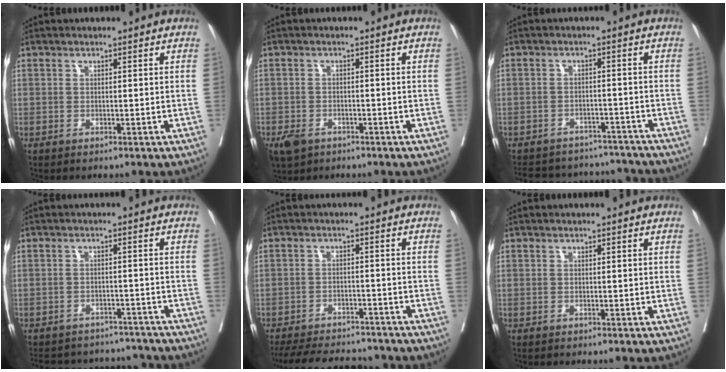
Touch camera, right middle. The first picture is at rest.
{"total": 4.4, "force": [-2.8, 2.9, 1.7], "torque": [-0.028, -0.001, -0.043]}
{"total": 15.1, "force": [-13.9, 4.9, 3.1], "torque": [-0.075, 0.015, -0.175]}
{"total": 13.5, "force": [-12.6, 4.2, 2.3], "torque": [-0.052, 0.019, -0.155]}
{"total": 14.7, "force": [-13.1, 4.6, 4.9], "torque": [-0.109, -0.004, -0.180]}
{"total": 0.0}